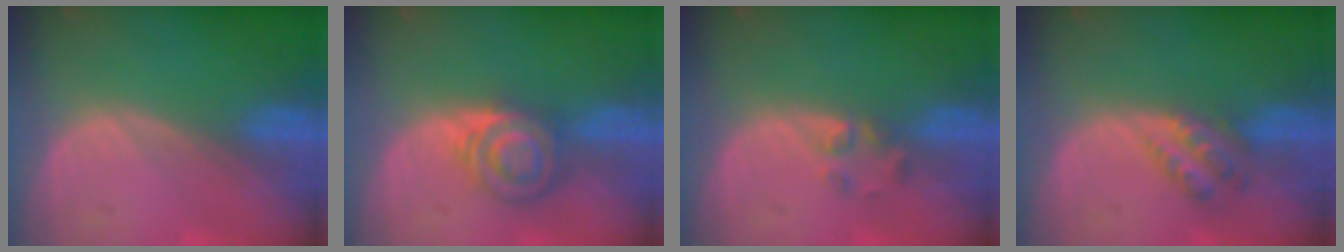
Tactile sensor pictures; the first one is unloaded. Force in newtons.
{"total": 6.0, "press": 5.8, "slide": 1.2}
{"total": 2.0, "press": 1.9, "slide": 0.8}
{"total": 4.5, "press": 4.0, "slide": 2.0}